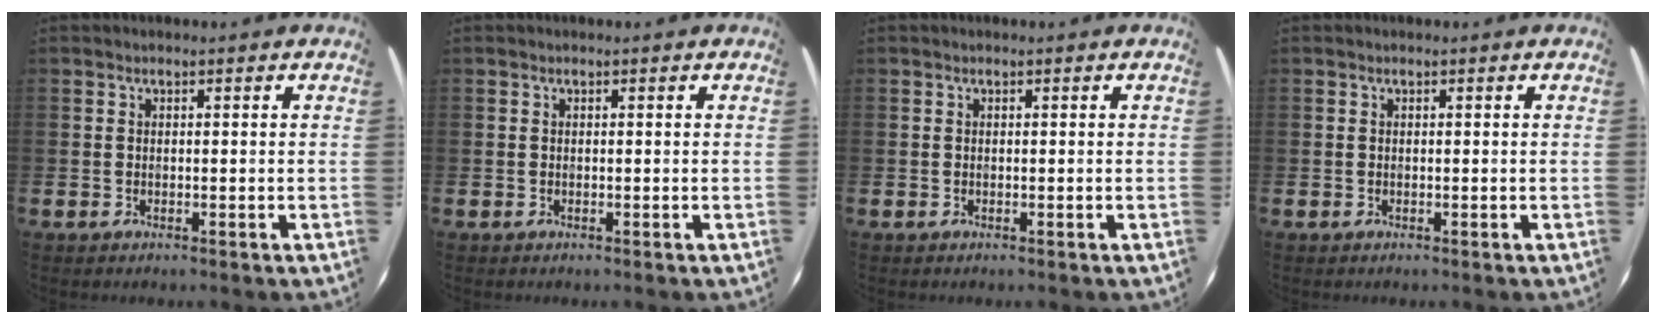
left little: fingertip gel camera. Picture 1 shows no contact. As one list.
[{"total": 0.0}, {"total": 0.0}, {"total": 0.0}]